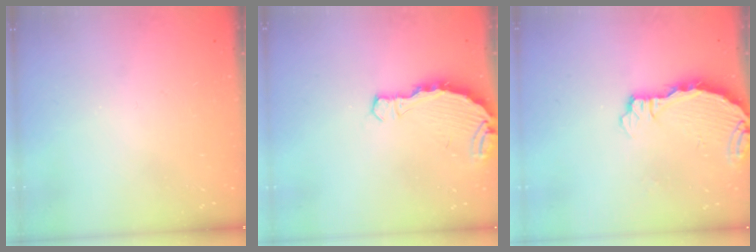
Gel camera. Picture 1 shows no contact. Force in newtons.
{"total": 4.5, "press": 4.5, "slide": 0.4}
{"total": 3.7, "press": 3.7, "slide": 0.3}